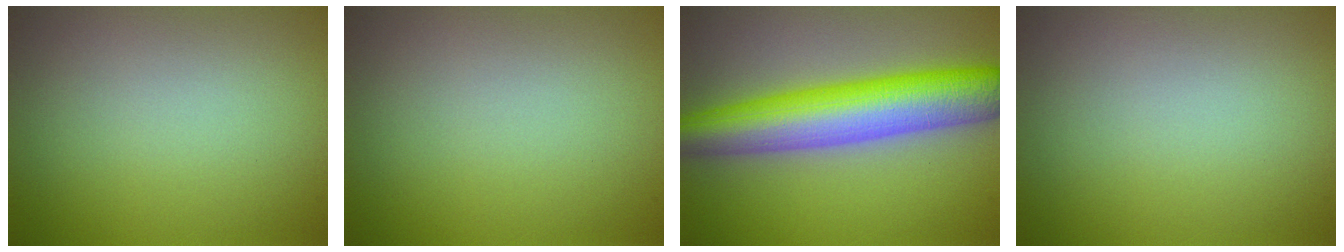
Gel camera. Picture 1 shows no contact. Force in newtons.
{"total": 0.0}
{"total": 9.1, "press": 9.1, "slide": 0.2}
{"total": 0.0}